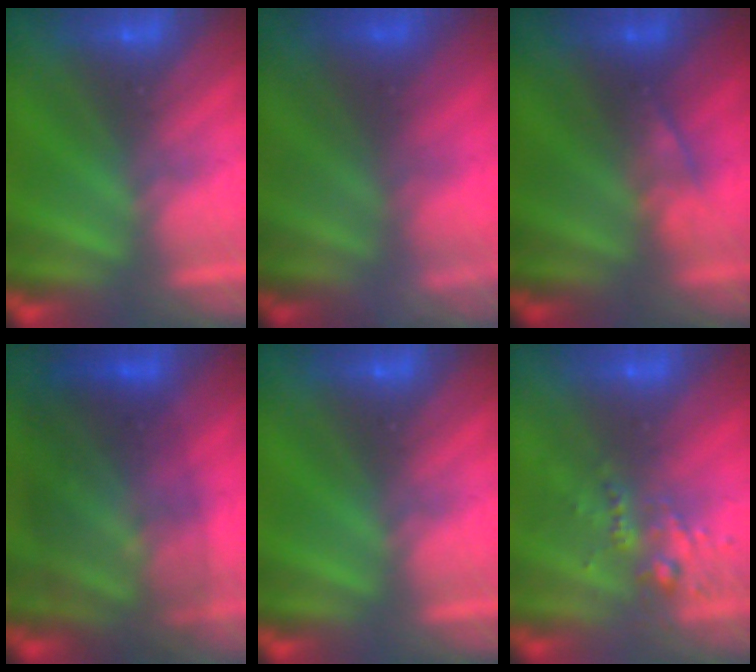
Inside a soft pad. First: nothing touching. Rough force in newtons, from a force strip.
{"total": 7.8}
{"total": 2.4}
{"total": 8.5}
{"total": 0.0}
{"total": 2.6}